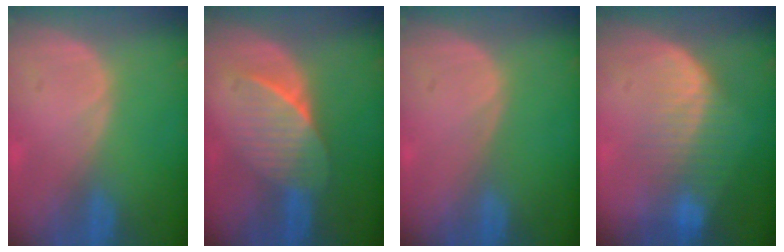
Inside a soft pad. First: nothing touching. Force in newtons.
{"total": 7.5, "press": 6.6, "slide": 3.5}
{"total": 0.0}
{"total": 8.0, "press": 7.0, "slide": 3.8}